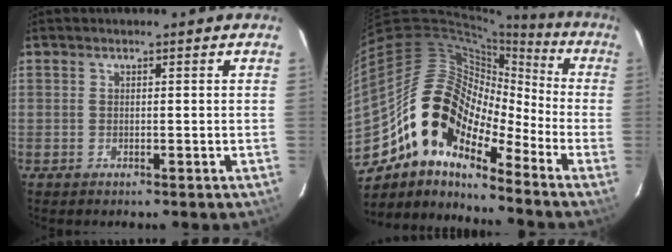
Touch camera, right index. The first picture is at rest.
{"total": 16.9, "force": [-10.0, 8.3, 10.9], "torque": [-0.187, 0.006, -0.206]}